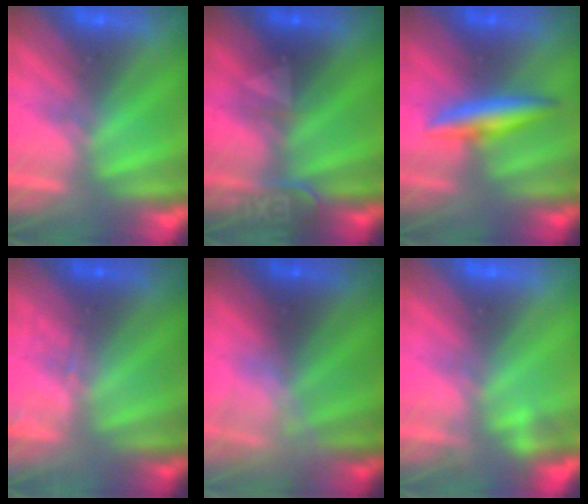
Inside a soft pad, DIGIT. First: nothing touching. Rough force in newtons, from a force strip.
{"total": 2.4}
{"total": 2.8}
{"total": 1.3}
{"total": 2.3}
{"total": 2.2}